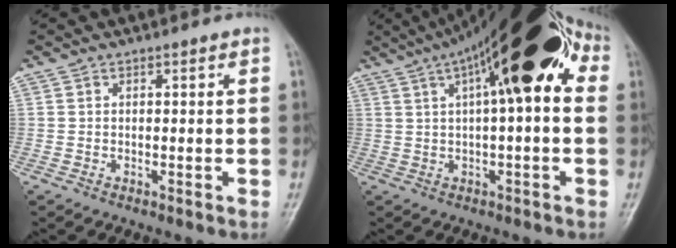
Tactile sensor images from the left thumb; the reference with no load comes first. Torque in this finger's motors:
{"motor_torque": [0.61, 1.24, 2.05, -0.73, 0.45]}